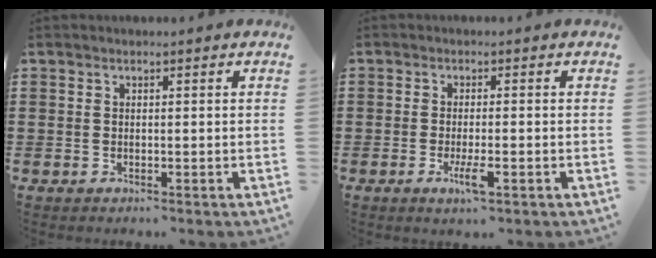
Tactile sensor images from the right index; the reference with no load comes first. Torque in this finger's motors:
{"motor_torque": [1.58, 0.23, 0.39, 0.06]}